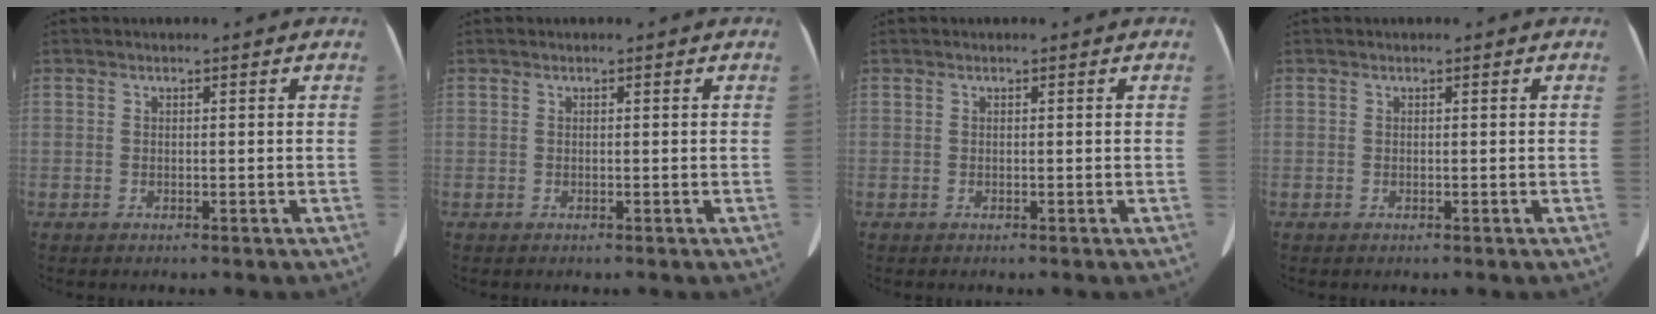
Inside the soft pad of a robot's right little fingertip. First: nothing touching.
{"total": 0.0}
{"total": 0.0}
{"total": 0.0}